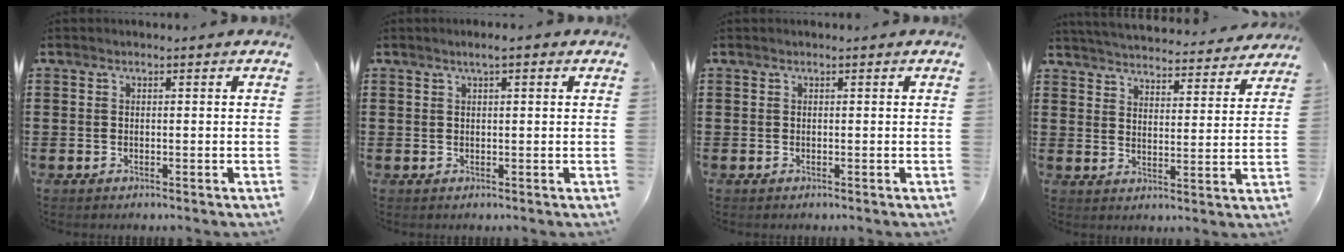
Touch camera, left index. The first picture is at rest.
{"total": 1.8, "force": [0.9, 0.2, 1.5], "torque": [-0.030, 0.002, 0.015]}
{"total": 0.0}
{"total": 4.4, "force": [4.4, -0.2, 0.1], "torque": [-0.026, -0.035, 0.073]}